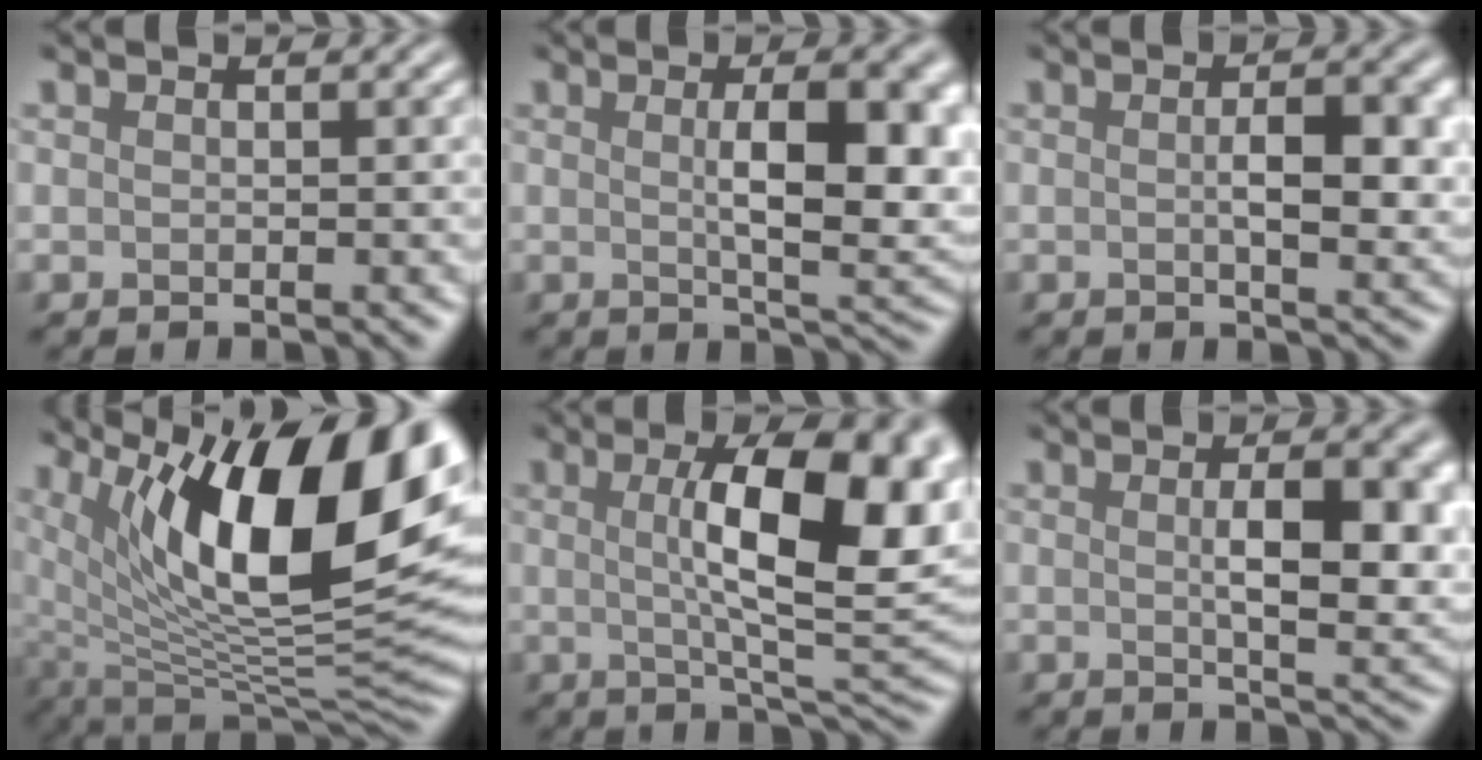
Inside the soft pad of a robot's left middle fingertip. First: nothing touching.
{"total": 7.9, "force": [0.5, 2.3, 7.5], "torque": [-0.111, -0.003, 0.013]}
{"total": 4.8, "force": [0.0, 1.7, 4.4], "torque": [-0.076, -0.001, 0.001]}
{"total": 16.5, "force": [6.4, 6.2, 14.0], "torque": [-0.206, 0.003, 0.104]}
{"total": 11.3, "force": [1.5, 3.1, 10.7], "torque": [-0.147, 0.009, 0.025]}
{"total": 6.8, "force": [0.4, 2.2, 6.4], "torque": [-0.095, -0.005, 0.010]}